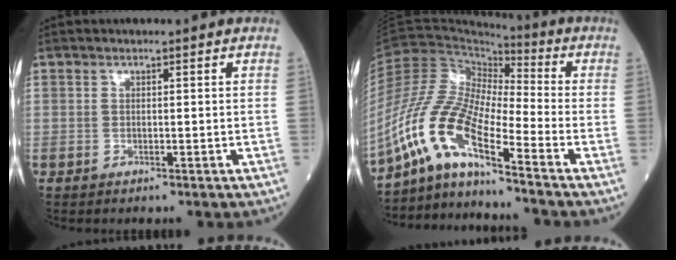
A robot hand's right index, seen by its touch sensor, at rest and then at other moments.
{"total": 11.7, "force": [-7.7, 1.3, 8.7], "torque": [-0.201, 0.002, -0.150]}